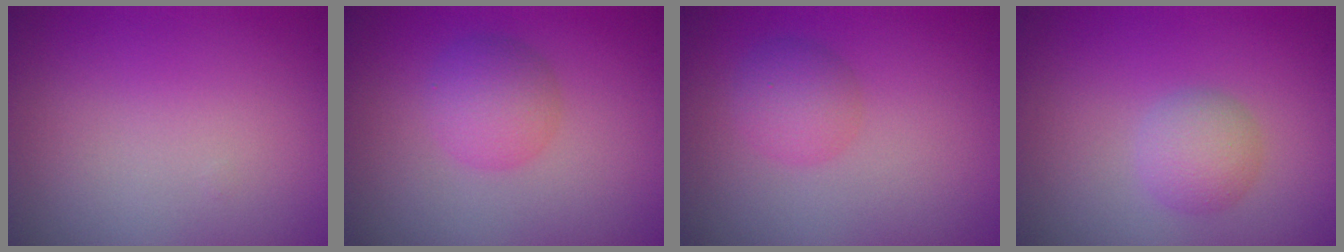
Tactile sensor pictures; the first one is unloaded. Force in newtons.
{"total": 2.8, "press": 2.8, "slide": 0.1}
{"total": 2.2, "press": 2.2, "slide": 0.0}
{"total": 2.4, "press": 2.4, "slide": 0.1}